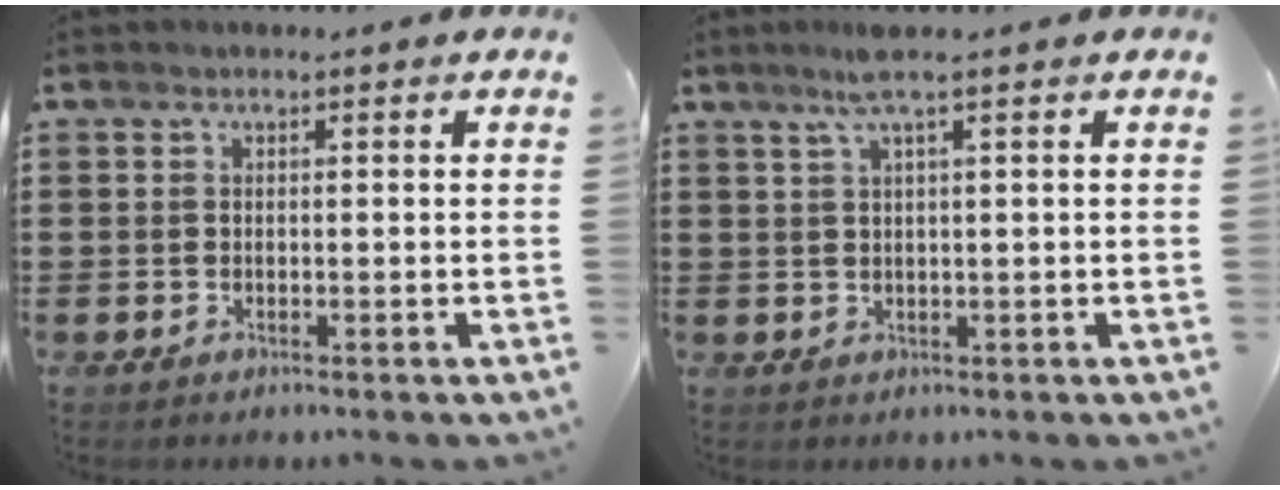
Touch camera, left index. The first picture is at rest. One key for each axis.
{"total": 3.5, "fx": 1.9, "fy": -0.2, "fz": 2.9, "tx": -0.062, "ty": 0.001, "tz": 0.033}